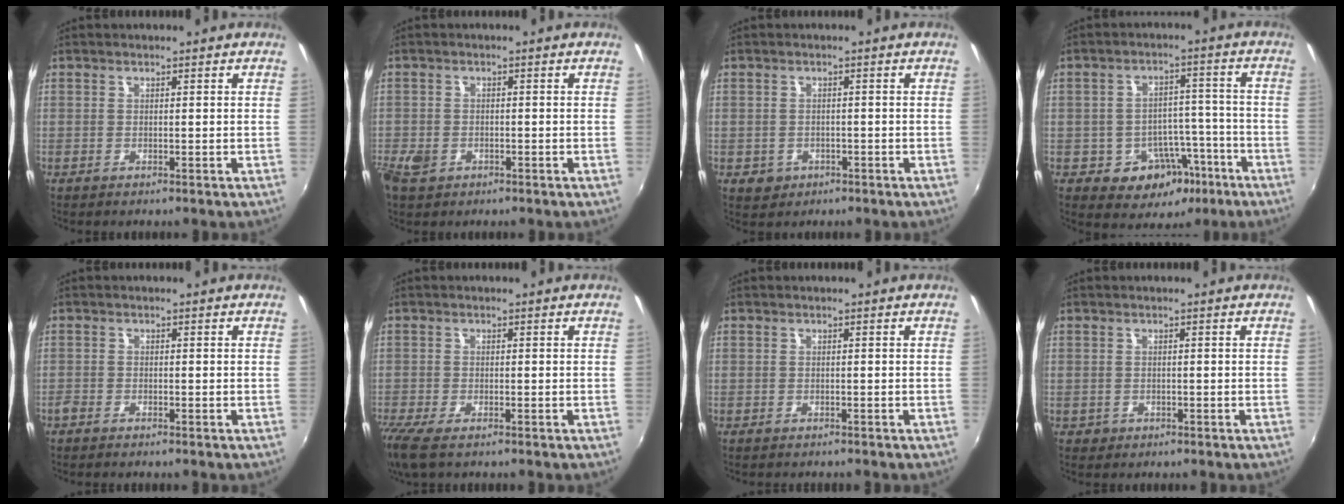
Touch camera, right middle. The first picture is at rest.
{"total": 4.2, "force": [-2.4, 2.8, 2.1], "torque": [-0.051, -0.007, -0.045]}
{"total": 3.2, "force": [-1.2, 2.8, 1.0], "torque": [-0.027, -0.004, -0.012]}
{"total": 9.5, "force": [-4.8, 7.2, 3.8], "torque": [-0.063, 0.030, -0.046]}
{"total": 1.4, "force": [-1.3, 0.4, 0.4], "torque": [-0.013, -0.005, -0.028]}
{"total": 6.0, "force": [-4.3, 1.5, 3.9], "torque": [-0.095, -0.031, -0.083]}
{"total": 0.9, "force": [-0.9, 0.1, 0.2], "torque": [-0.006, -0.007, -0.014]}
{"total": 1.3, "force": [-0.5, 1.2, 0.3], "torque": [-0.009, -0.004, -0.005]}